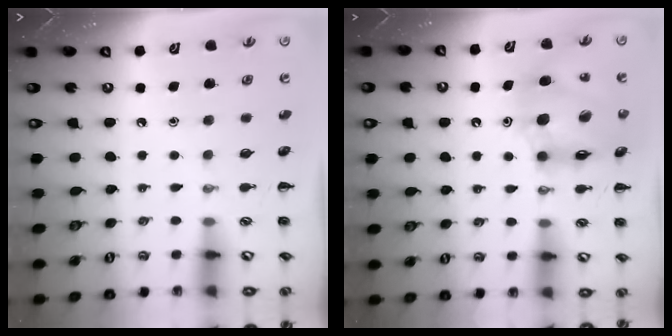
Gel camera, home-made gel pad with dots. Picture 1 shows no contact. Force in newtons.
{"total": 13.9, "press": 13.3, "slide": 4.0}